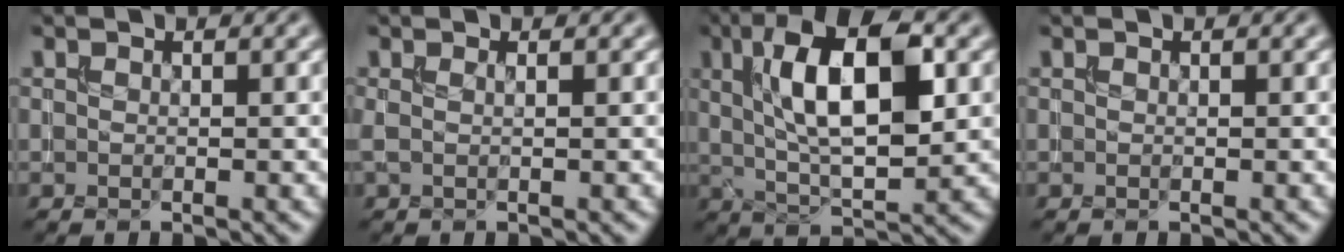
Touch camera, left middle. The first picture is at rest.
{"total": 0.7, "force": [0.1, 0.1, 0.7], "torque": [-0.016, 0.002, 0.001]}
{"total": 9.9, "force": [2.4, 3.7, 8.9], "torque": [-0.149, 0.010, 0.036]}
{"total": 0.0}